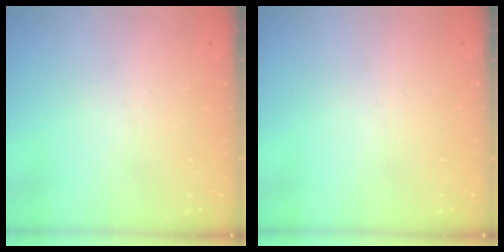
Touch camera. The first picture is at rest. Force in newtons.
{"total": 0.0}